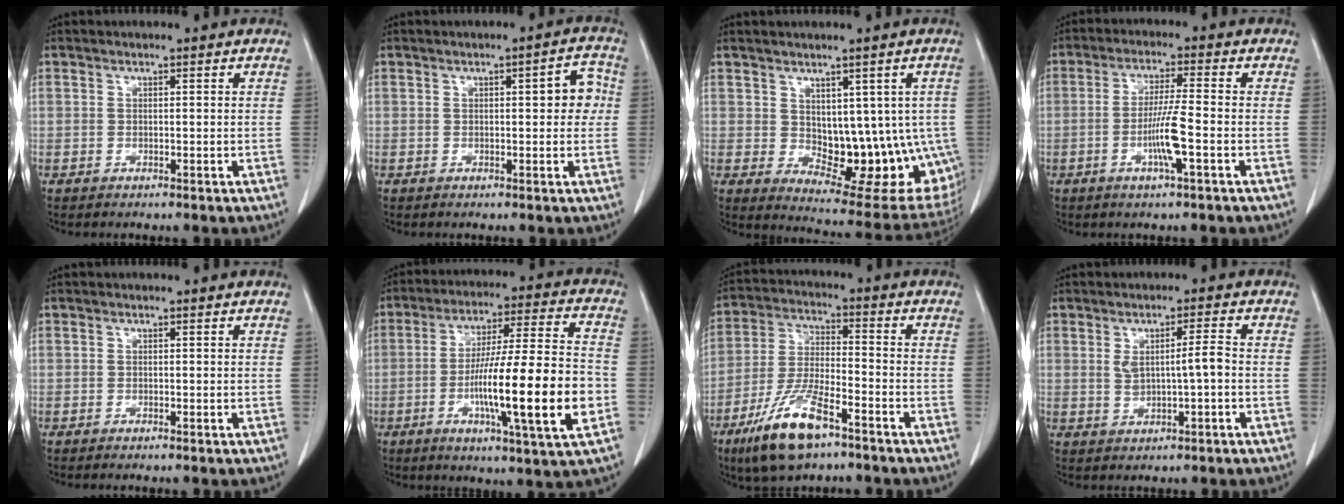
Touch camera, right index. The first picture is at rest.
{"total": 4.3, "force": [0.5, 1.4, 4.1], "torque": [-0.042, 0.012, 0.001]}
{"total": 14.9, "force": [-0.9, 7.7, 12.7], "torque": [-0.139, -0.001, 0.010]}
{"total": 6.4, "force": [-2.0, -0.4, 6.1], "torque": [-0.119, -0.005, -0.039]}
{"total": 0.7, "force": [-0.6, 0.0, 0.3], "torque": [-0.007, -0.001, -0.008]}
{"total": 18.8, "force": [-4.7, 0.3, 18.2], "torque": [-0.292, -0.007, -0.077]}
{"total": 12.4, "force": [-7.8, 3.0, 9.2], "torque": [-0.192, -0.021, -0.143]}
{"total": 4.3, "force": [0.0, 0.5, 4.2], "torque": [-0.074, 0.004, 0.006]}